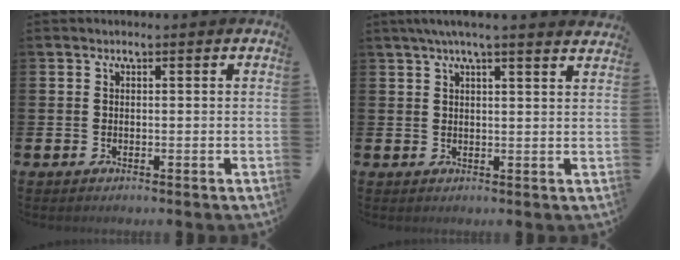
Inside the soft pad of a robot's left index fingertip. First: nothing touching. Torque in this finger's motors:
{"motor_torque": [1.04, -1.10, 0.46, 0.21]}